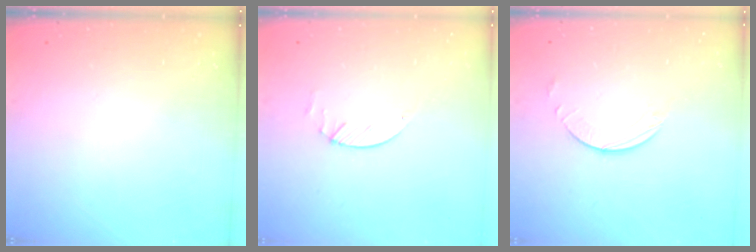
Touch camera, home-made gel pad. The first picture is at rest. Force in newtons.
{"total": 1.9, "press": 1.9, "slide": 0.3}
{"total": 1.7, "press": 1.7, "slide": 0.2}